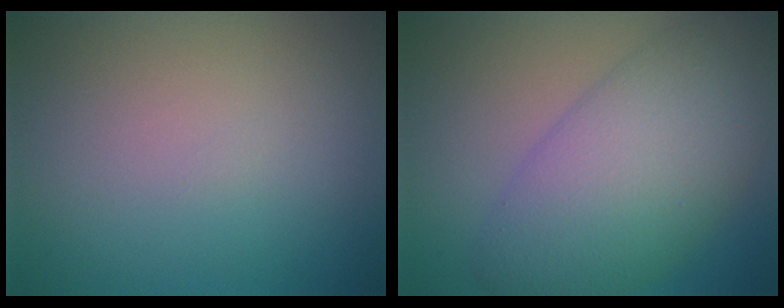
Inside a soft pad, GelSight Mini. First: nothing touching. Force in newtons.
{"total": 8.8, "press": 8.8, "slide": 0.2}